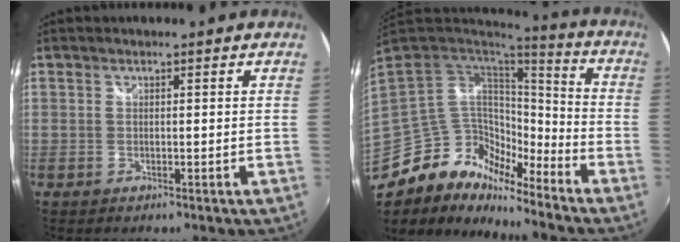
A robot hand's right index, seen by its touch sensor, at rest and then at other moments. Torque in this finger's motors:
{"motor_torque": [0.85, -0.99, 0.06, 0.01]}